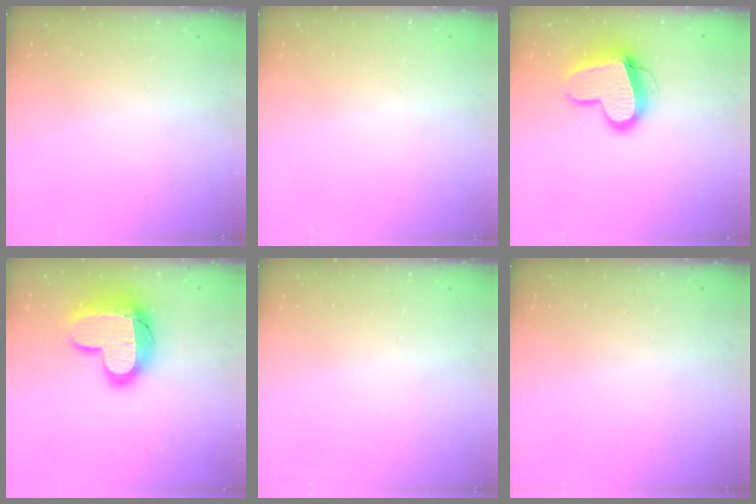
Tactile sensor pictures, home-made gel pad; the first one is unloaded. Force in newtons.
{"total": 0.0}
{"total": 13.3, "press": 13.2, "slide": 1.3}
{"total": 18.5, "press": 18.5, "slide": 1.2}
{"total": 0.0}
{"total": 0.0}